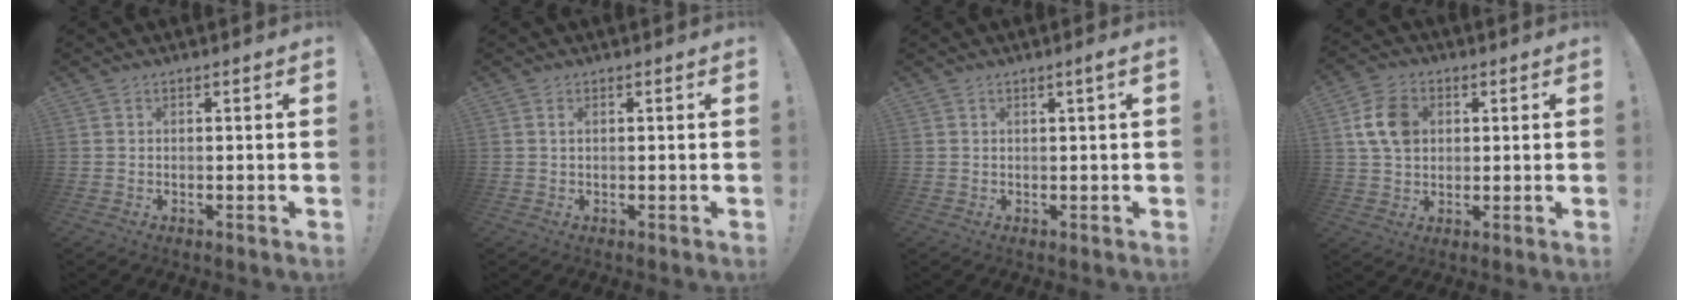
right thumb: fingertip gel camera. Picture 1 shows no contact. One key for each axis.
{"total": 0.8, "fx": 0.2, "fy": 0.1, "fz": 0.8, "tx": -0.017, "ty": 0.001, "tz": 0.004}
{"total": 2.2, "fx": 0.6, "fy": -0.2, "fz": 2.1, "tx": -0.031, "ty": -0.003, "tz": 0.007}
{"total": 10.8, "fx": 2.4, "fy": 8.2, "fz": 6.6, "tx": -0.112, "ty": 0.009, "tz": 0.048}